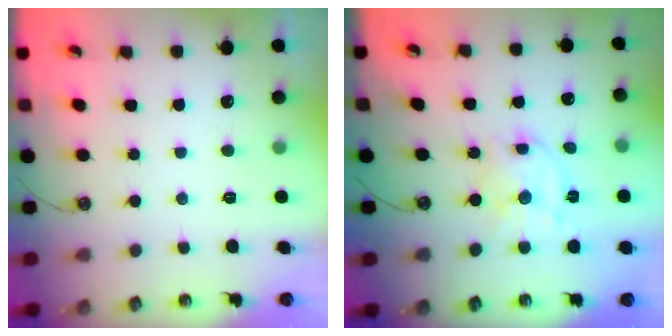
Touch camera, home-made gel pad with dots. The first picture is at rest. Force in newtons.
{"total": 9.8, "press": 9.8, "slide": 0.8}